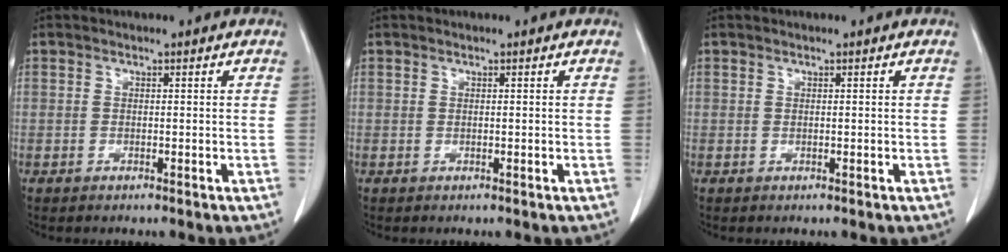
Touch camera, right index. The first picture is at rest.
{"total": 0.0}
{"total": 0.0}